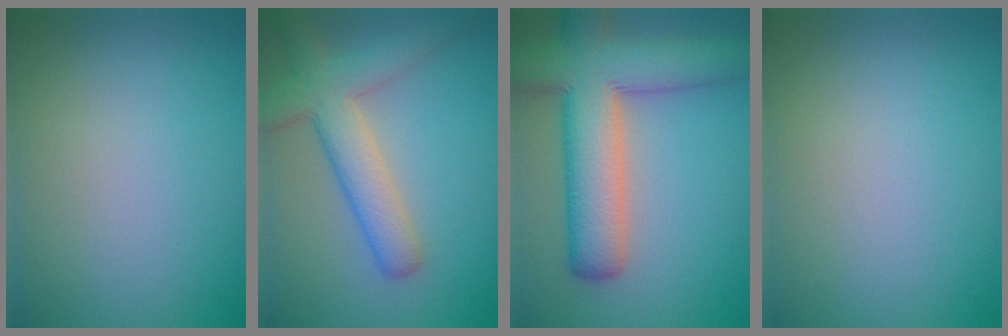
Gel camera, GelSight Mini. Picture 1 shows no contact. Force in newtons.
{"total": 5.6, "press": 5.6, "slide": 0.2}
{"total": 10.5, "press": 10.4, "slide": 0.6}
{"total": 0.0}